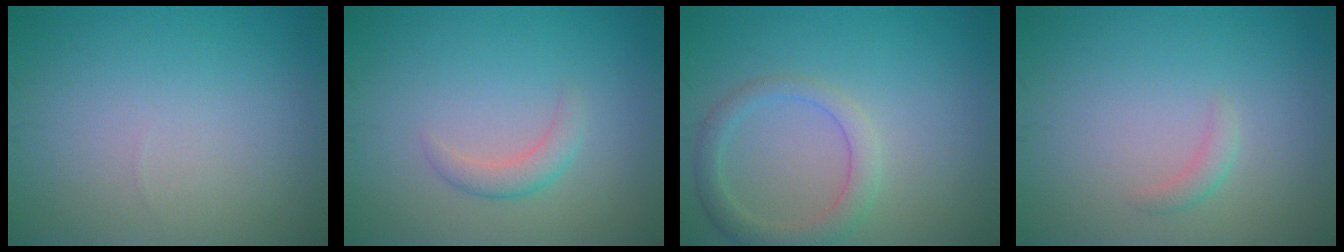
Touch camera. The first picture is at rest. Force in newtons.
{"total": 1.8, "press": 1.8, "slide": 0.2}
{"total": 3.0, "press": 2.9, "slide": 0.3}
{"total": 1.1, "press": 1.1, "slide": 0.1}